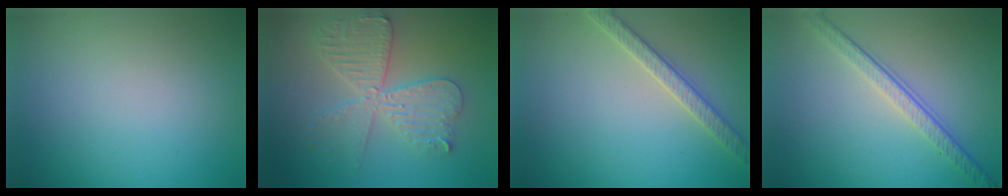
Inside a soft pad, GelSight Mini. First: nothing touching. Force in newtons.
{"total": 4.8, "press": 4.7, "slide": 0.7}
{"total": 2.8, "press": 2.8, "slide": 0.4}
{"total": 3.8, "press": 2.8, "slide": 2.6}